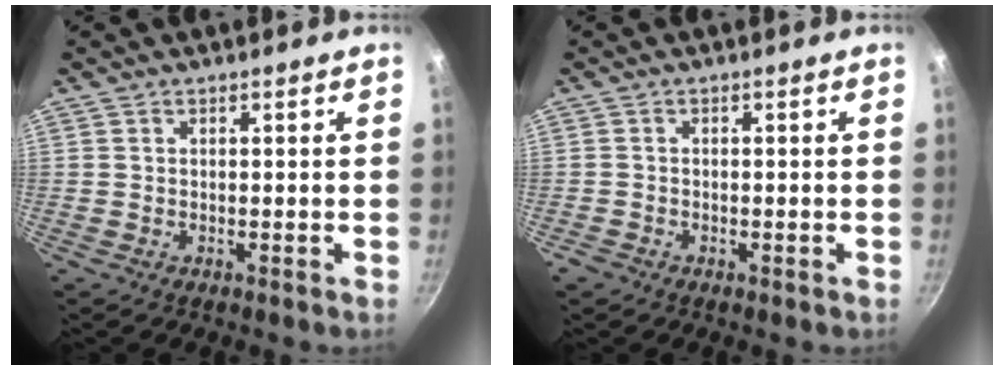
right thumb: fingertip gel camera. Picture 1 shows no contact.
{"total": 1.4, "force": [-0.9, 0.9, 0.5], "torque": [-0.014, 0.004, -0.017]}